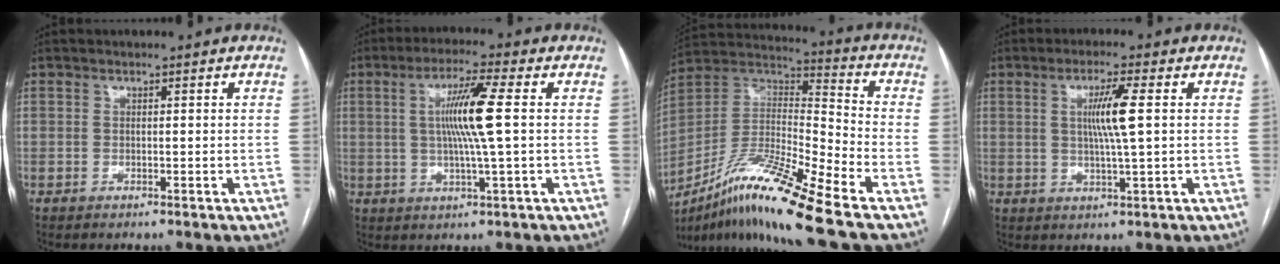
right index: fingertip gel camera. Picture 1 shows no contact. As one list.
[{"total": 8.8, "force": [1.0, -0.6, 8.7], "torque": [-0.164, 0.000, 0.018]}, {"total": 18.3, "force": [-12.0, 0.8, 13.7], "torque": [-0.281, -0.011, -0.214]}, {"total": 5.9, "force": [1.0, -0.4, 5.8], "torque": [-0.109, -0.003, 0.021]}]